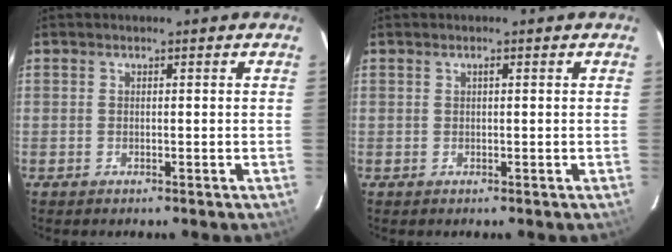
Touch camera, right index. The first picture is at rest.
{"total": 0.5, "force": [0.2, 0.2, 0.4], "torque": [-0.008, 0.004, 0.003]}